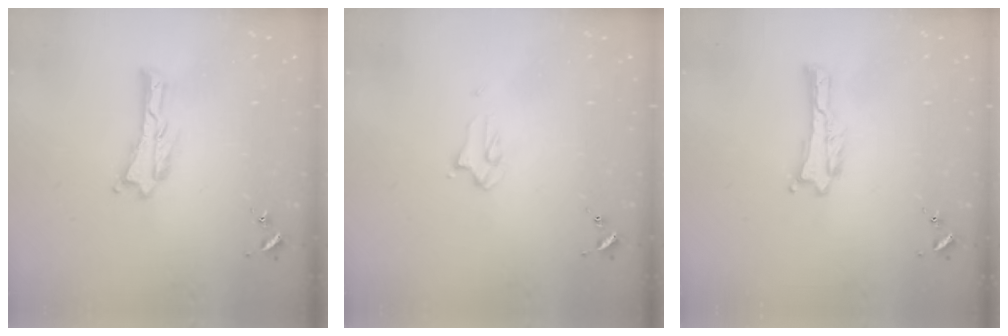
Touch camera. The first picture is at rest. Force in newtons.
{"total": 2.2, "press": 2.2, "slide": 0.2}
{"total": 0.0}